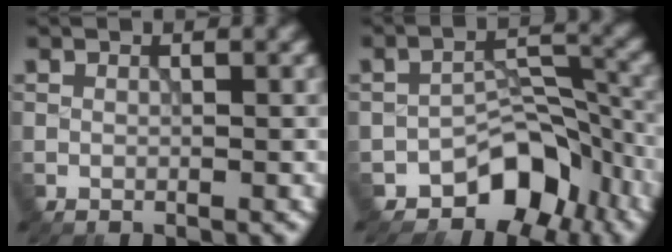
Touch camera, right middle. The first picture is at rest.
{"total": 6.3, "force": [-4.4, 3.5, 2.7], "torque": [-0.016, -0.001, -0.074]}